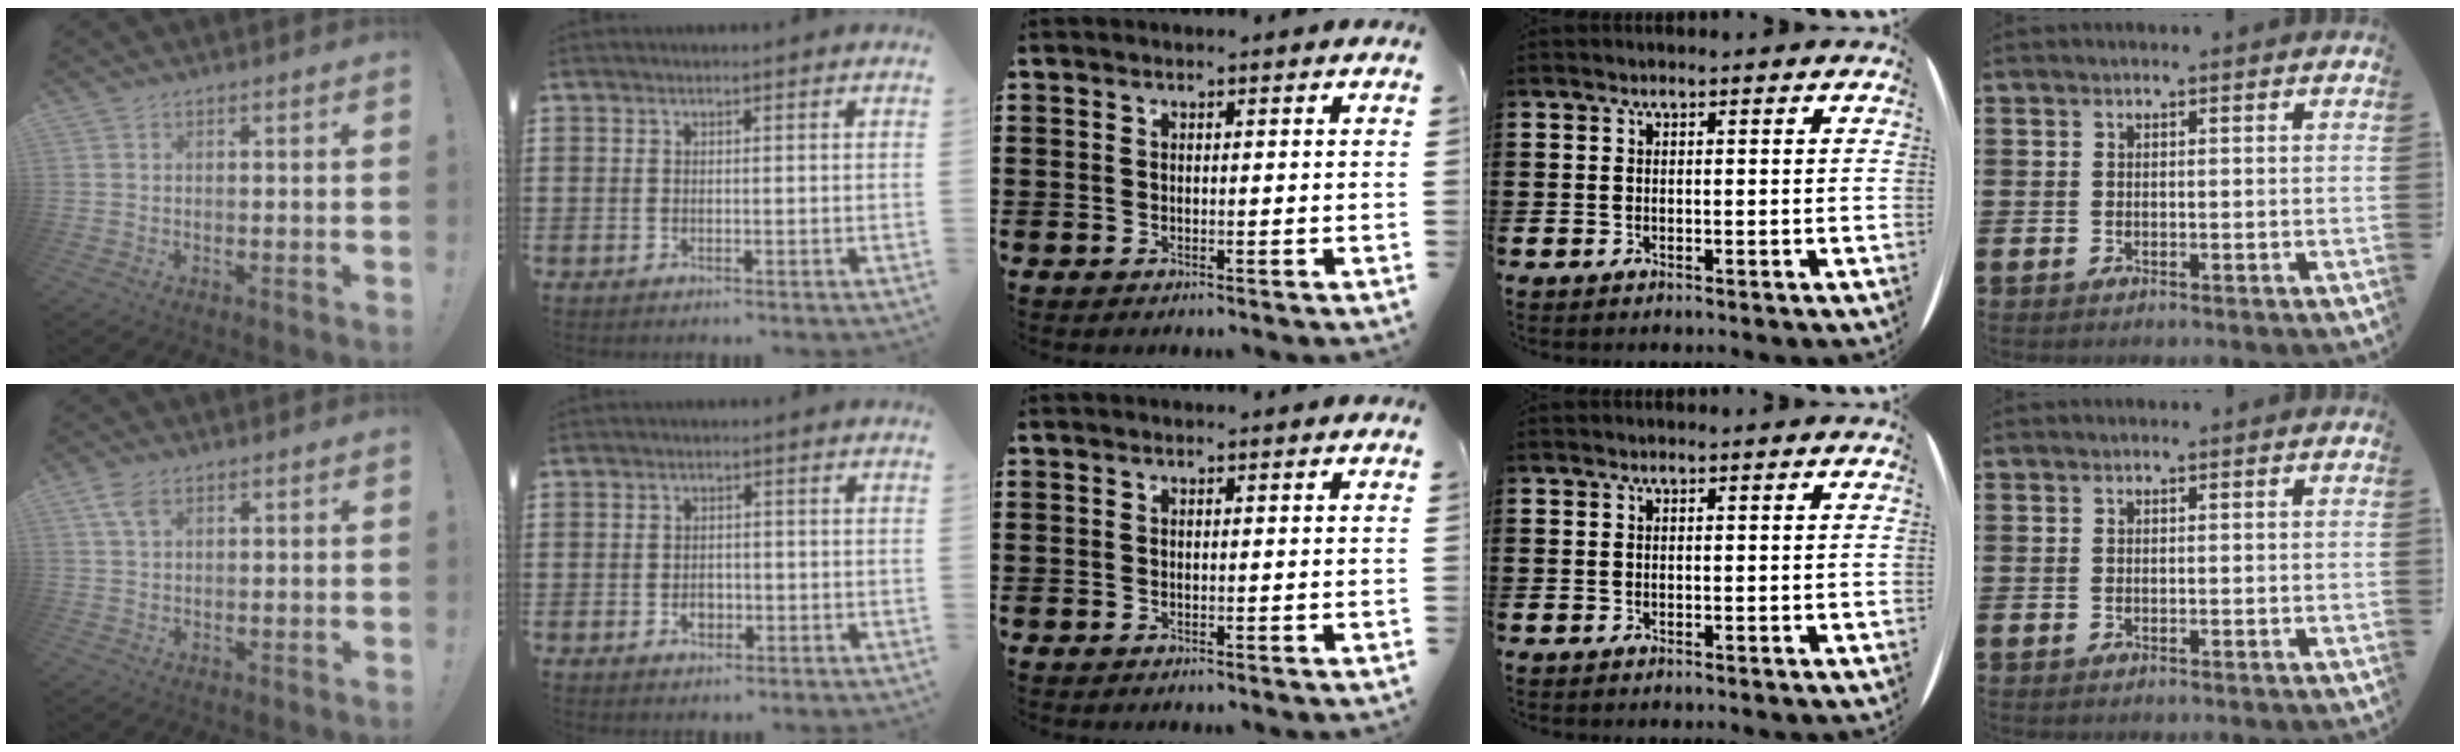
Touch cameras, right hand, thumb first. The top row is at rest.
{"thumb": {"total": 4.4, "force": [2.1, 2.4, 3.0], "torque": [-0.054, -0.004, 0.041]}, "index": {"total": 2.1, "force": [-0.7, 1.4, 1.4], "torque": [-0.028, 0.002, -0.014]}}